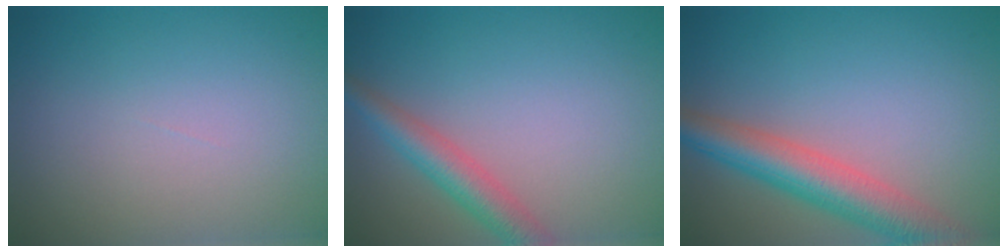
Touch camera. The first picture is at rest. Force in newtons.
{"total": 3.7, "press": 3.7, "slide": 0.1}
{"total": 6.2, "press": 6.2, "slide": 0.1}